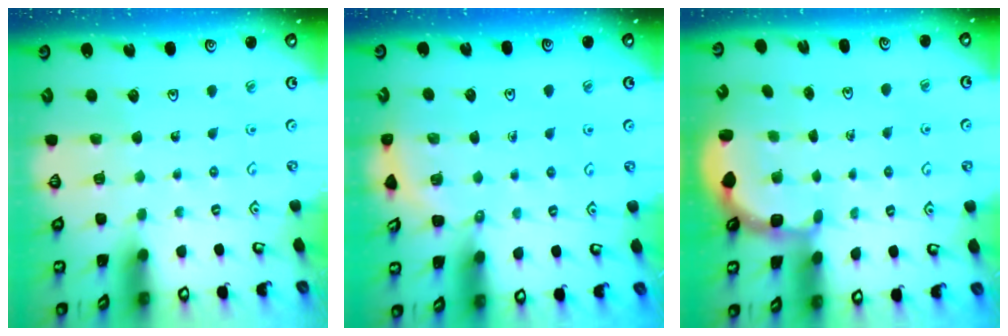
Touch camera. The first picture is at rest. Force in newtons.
{"total": 2.6, "press": 2.6, "slide": 0.2}
{"total": 3.2, "press": 2.5, "slide": 2.1}